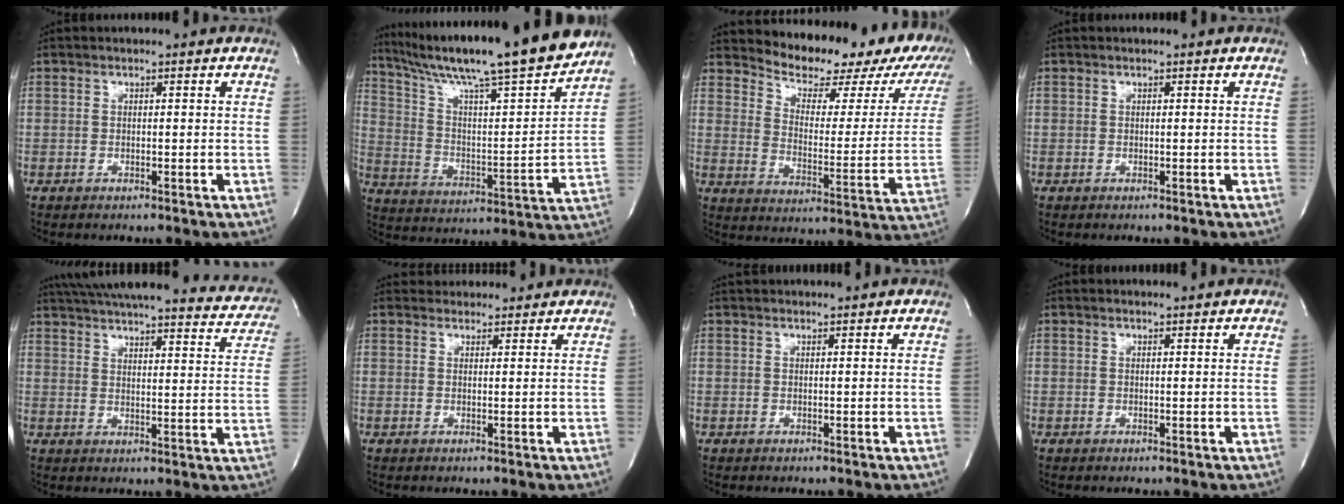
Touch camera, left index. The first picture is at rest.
{"total": 23.0, "force": [19.8, -0.3, 11.7], "torque": [-0.202, -0.037, 0.305]}
{"total": 19.3, "force": [16.0, 6.2, 8.9], "torque": [-0.114, -0.034, 0.193]}
{"total": 0.0}
{"total": 30.6, "force": [27.4, 5.3, 12.5], "torque": [-0.209, -0.047, 0.330]}
{"total": 5.0, "force": [4.7, 1.4, 0.3], "torque": [-0.004, 0.019, 0.062]}
{"total": 4.7, "force": [4.4, 0.1, 1.4], "torque": [-0.020, 0.026, 0.060]}
{"total": 2.0, "force": [1.9, 0.0, 0.3], "torque": [-0.012, 0.004, 0.025]}